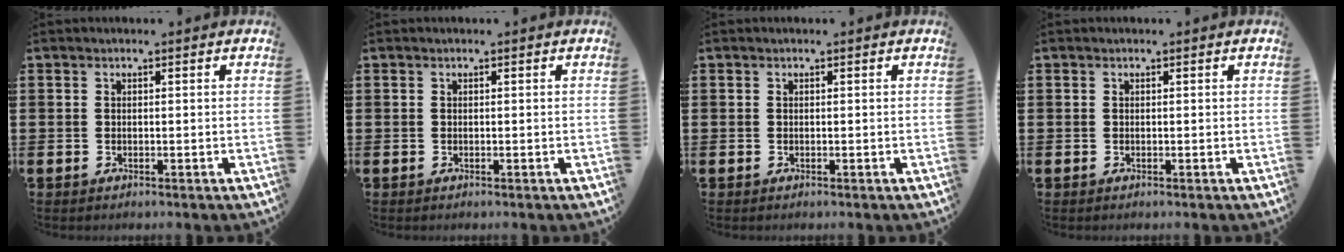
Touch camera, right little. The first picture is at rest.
{"total": 0.0}
{"total": 0.0}
{"total": 0.0}